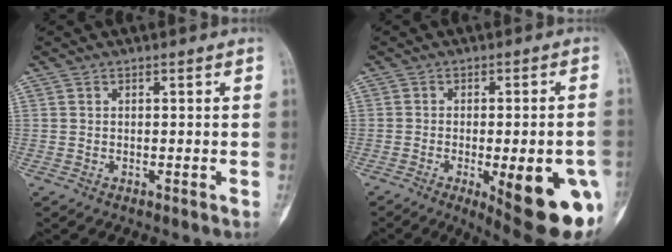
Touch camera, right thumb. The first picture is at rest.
{"total": 18.7, "force": [-6.3, 5.7, 16.7], "torque": [-0.167, 0.002, -0.063]}